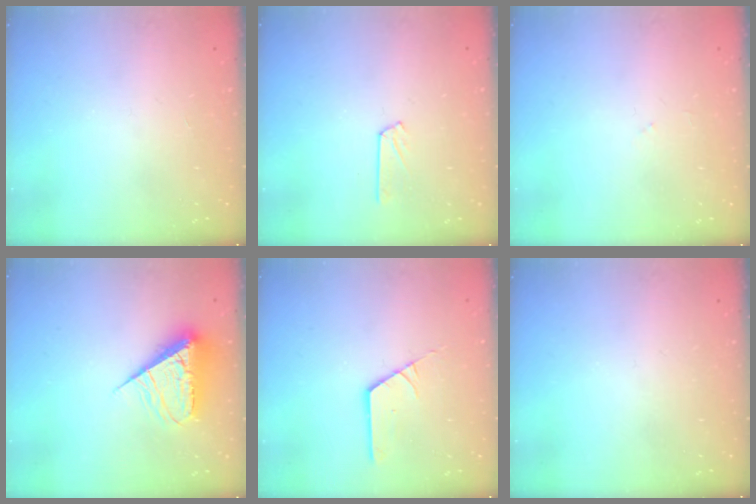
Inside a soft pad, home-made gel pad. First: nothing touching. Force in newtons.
{"total": 3.5, "press": 3.4, "slide": 0.3}
{"total": 3.3, "press": 3.3, "slide": 0.3}
{"total": 8.8, "press": 8.8, "slide": 0.9}
{"total": 2.7, "press": 2.7, "slide": 0.1}
{"total": 0.0}